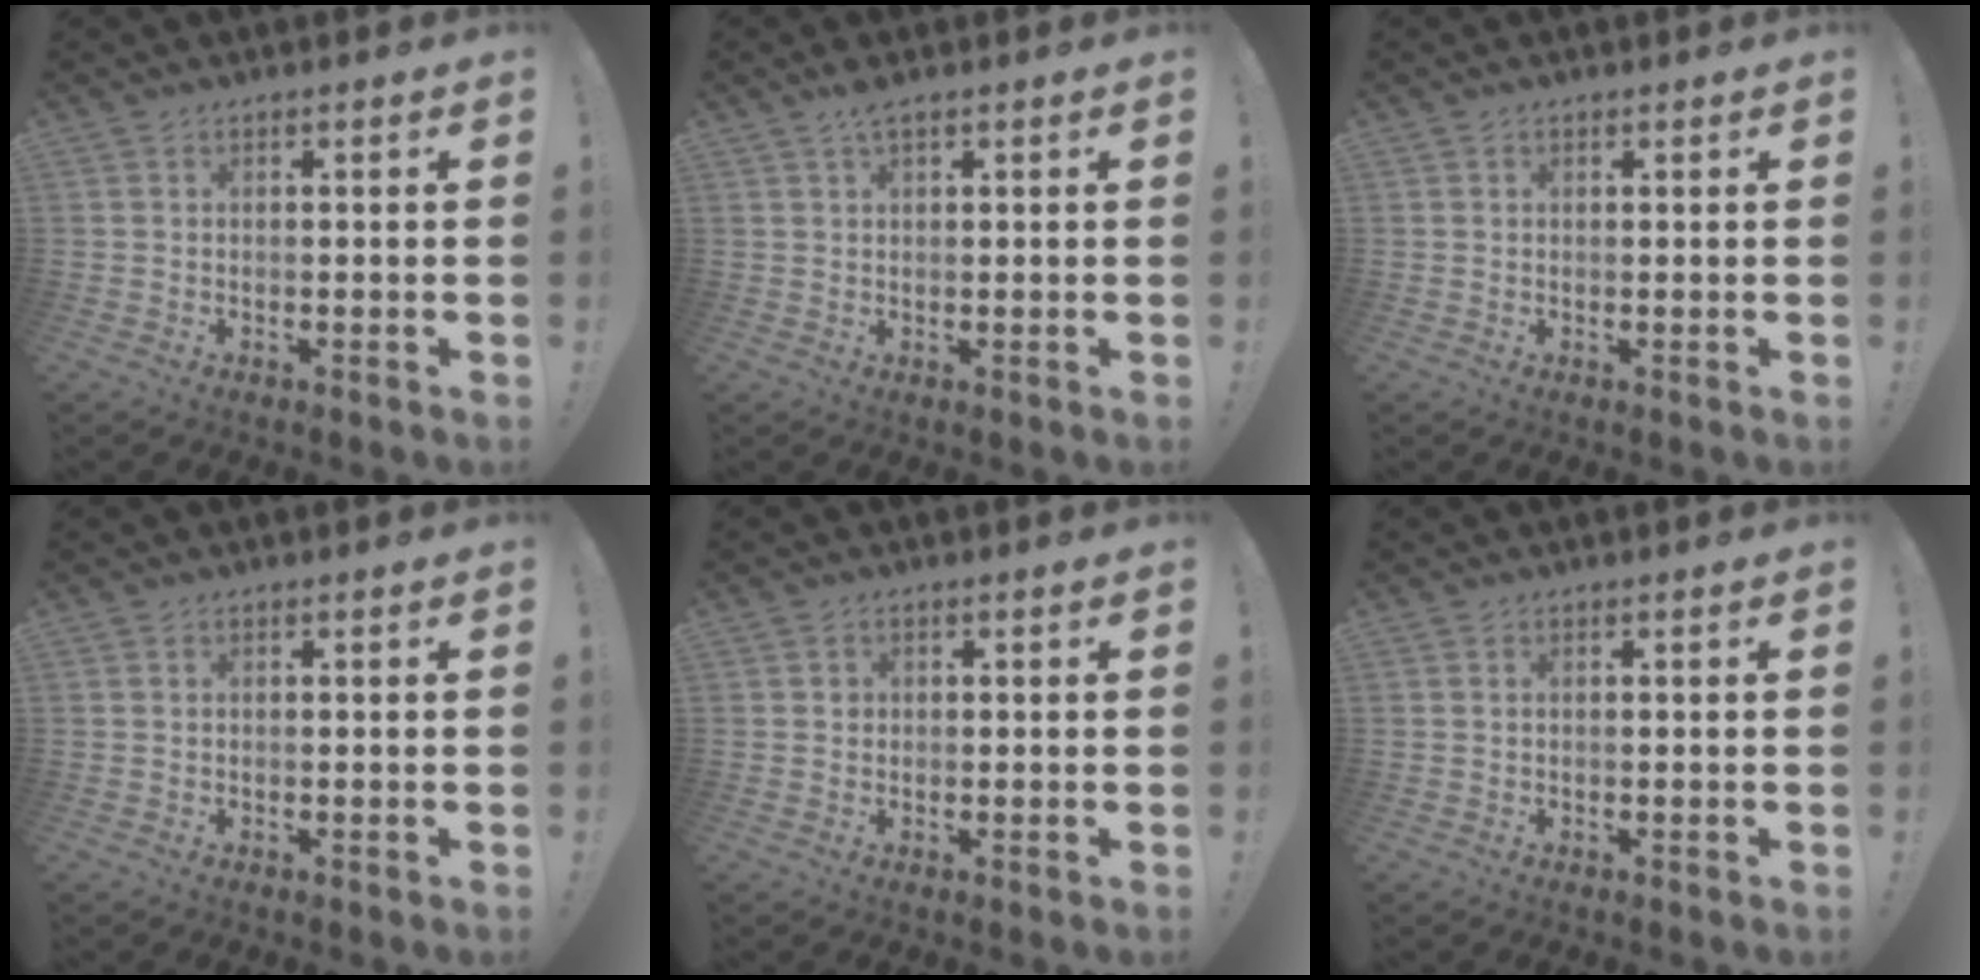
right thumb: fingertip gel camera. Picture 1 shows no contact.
{"total": 3.1, "force": [2.1, 1.0, 2.0], "torque": [-0.033, -0.006, 0.037]}
{"total": 0.5, "force": [0.5, 0.2, 0.0], "torque": [0.007, -0.003, 0.007]}
{"total": 0.0}
{"total": 1.3, "force": [-0.1, 1.3, 0.0], "torque": [0.004, 0.001, -0.003]}
{"total": 0.0}